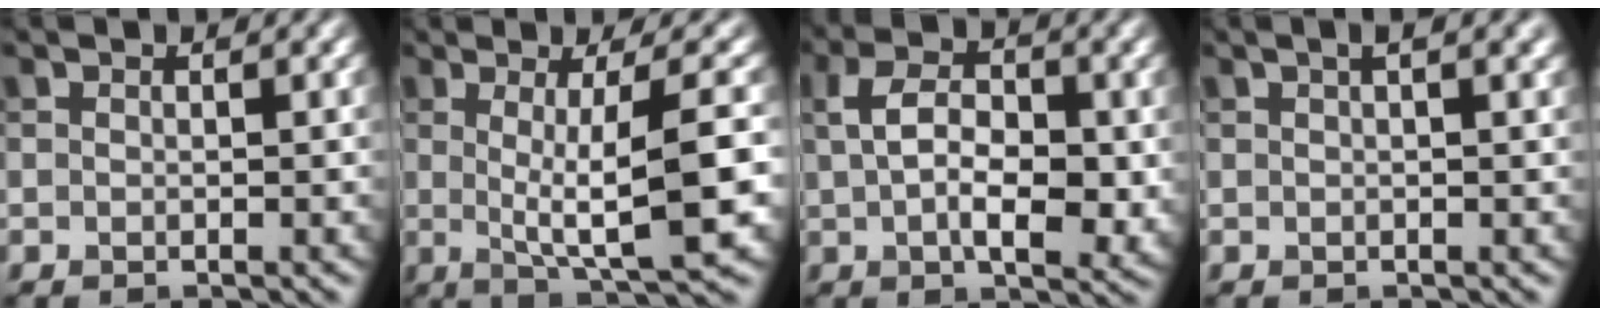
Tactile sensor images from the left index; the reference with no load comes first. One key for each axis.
{"total": 8.3, "fx": 0.0, "fy": 1.6, "fz": 8.2, "tx": -0.114, "ty": 0.003, "tz": 0.003}
{"total": 7.1, "fx": 0.5, "fy": 3.9, "fz": 5.9, "tx": -0.095, "ty": 0.001, "tz": 0.004}
{"total": 2.9, "fx": 1.3, "fy": 0.9, "fz": 2.5, "tx": -0.024, "ty": 0.008, "tz": 0.013}